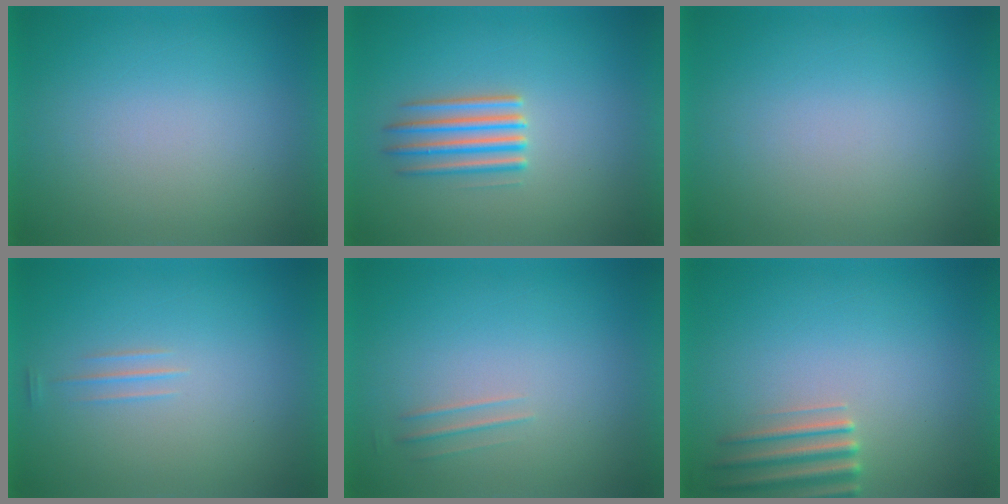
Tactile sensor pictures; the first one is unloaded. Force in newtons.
{"total": 2.5}
{"total": 0.0}
{"total": 1.3}
{"total": 1.5}
{"total": 2.8}